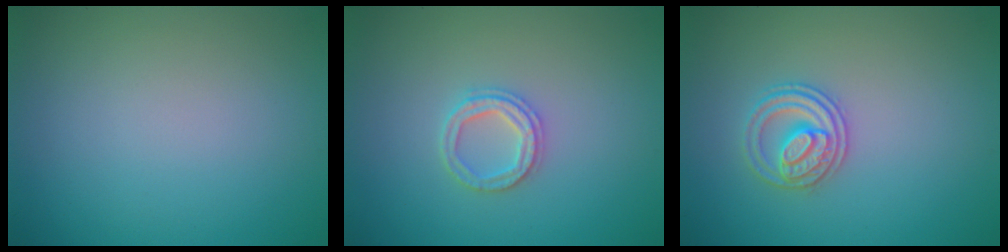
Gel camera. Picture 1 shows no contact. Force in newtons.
{"total": 2.4, "press": 2.4, "slide": 0.4}
{"total": 2.6, "press": 2.5, "slide": 0.7}